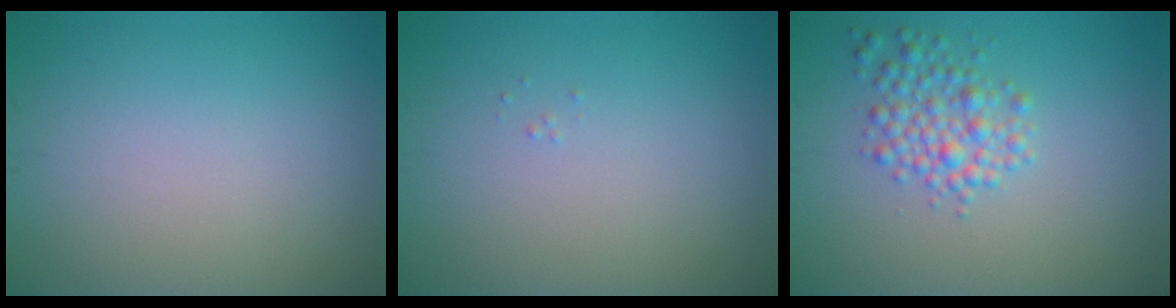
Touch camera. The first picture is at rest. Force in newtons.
{"total": 0.0}
{"total": 3.1, "press": 3.1, "slide": 0.1}